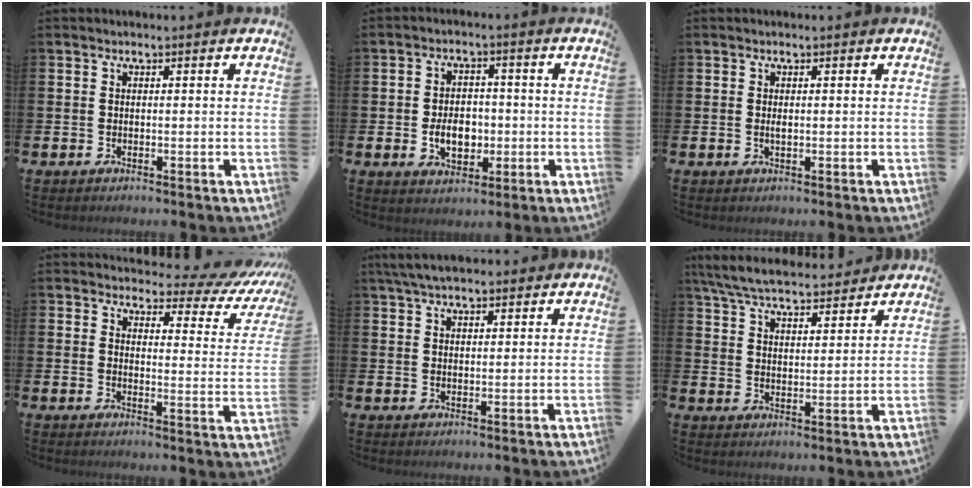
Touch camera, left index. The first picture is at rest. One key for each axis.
{"total": 5.1, "fx": -0.9, "fy": 3.8, "fz": 3.3, "tx": -0.047, "ty": 0.002, "tz": -0.024}
{"total": 0.6, "fx": 0.1, "fy": 0.2, "fz": 0.6, "tx": -0.007, "ty": 0.000, "tz": 0.000}
{"total": 3.7, "fx": 3.0, "fy": 1.8, "fz": 1.2, "tx": -0.021, "ty": -0.035, "tz": 0.038}
{"total": 4.4, "fx": 3.9, "fy": 1.3, "fz": 1.7, "tx": -0.038, "ty": -0.006, "tz": 0.072}
{"total": 7.0, "fx": 6.7, "fy": 1.1, "fz": 1.8, "tx": -0.060, "ty": -0.035, "tz": 0.119}